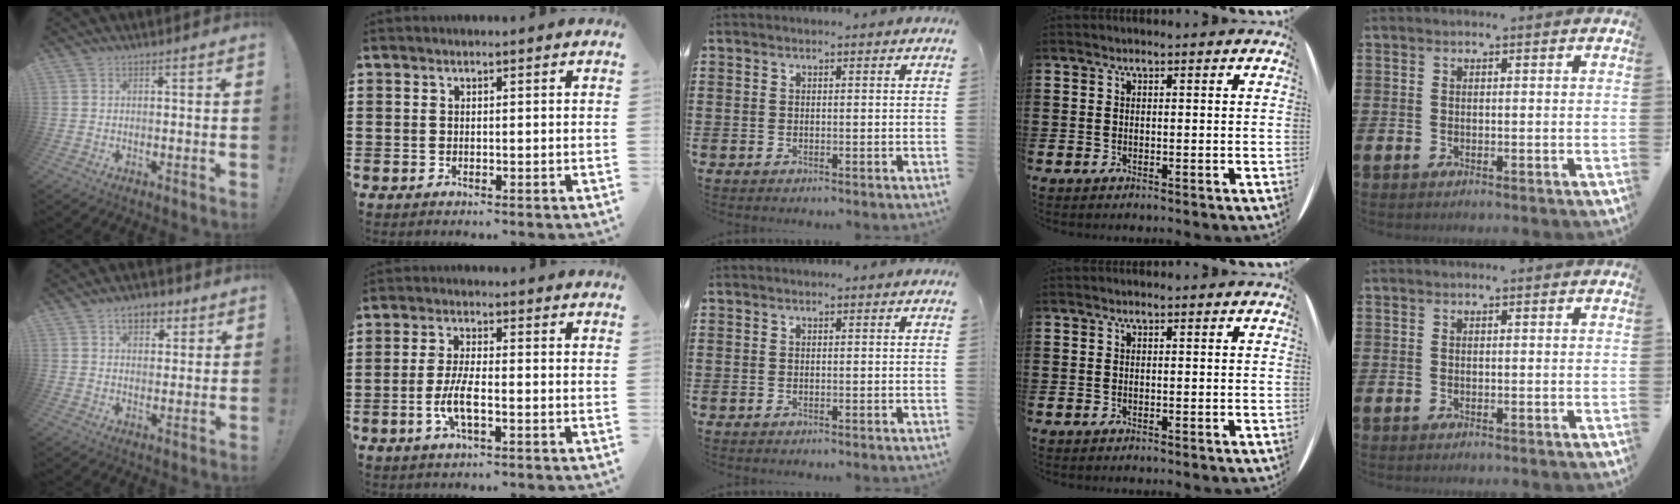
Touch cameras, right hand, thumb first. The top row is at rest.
{"thumb": {"total": 7.1, "force": [3.5, 4.8, 3.8], "torque": [-0.052, -0.004, 0.064]}, "index": {"total": 5.1, "force": [-1.7, 1.3, 4.6], "torque": [-0.105, -0.007, -0.039]}}